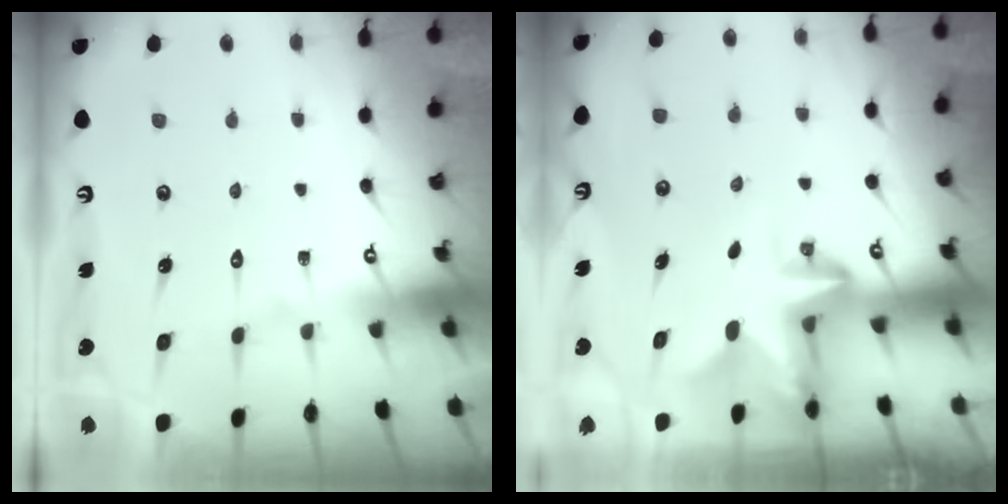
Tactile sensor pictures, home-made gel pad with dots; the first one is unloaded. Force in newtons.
{"total": 2.5, "press": 2.4, "slide": 0.6}